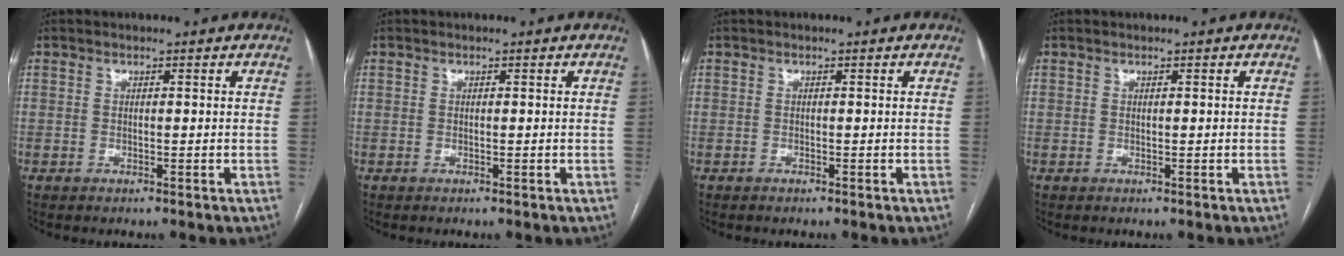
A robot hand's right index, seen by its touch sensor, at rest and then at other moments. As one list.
[{"total": 0.0}, {"total": 0.0}, {"total": 0.0}]